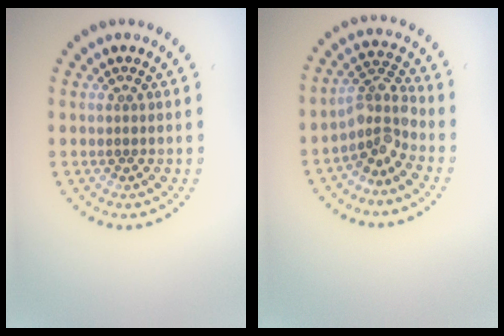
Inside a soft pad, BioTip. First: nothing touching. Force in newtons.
{"total": 3.4, "press": 2.4, "slide": 2.3}